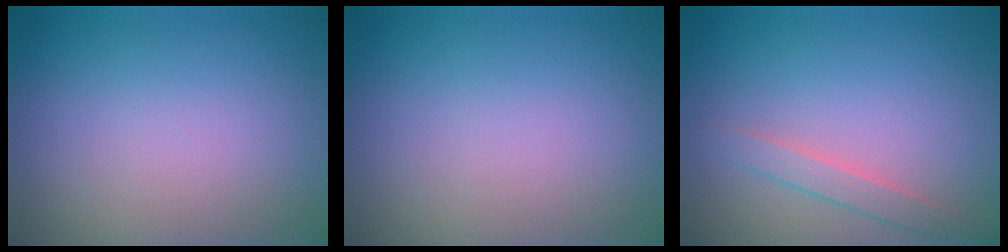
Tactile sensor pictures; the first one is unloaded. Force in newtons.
{"total": 0.0}
{"total": 1.7, "press": 1.7, "slide": 0.1}